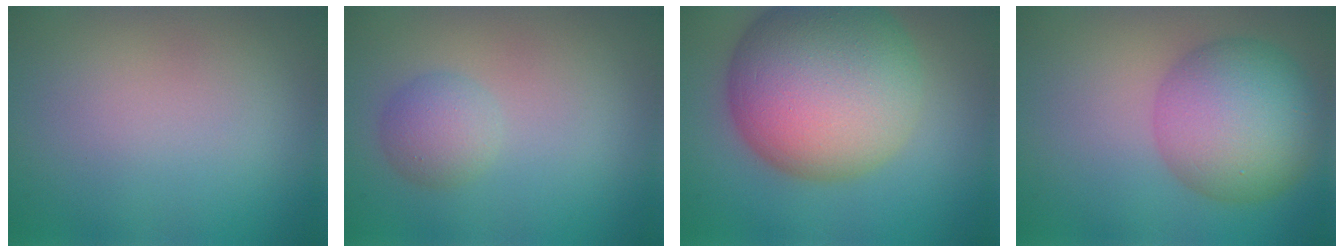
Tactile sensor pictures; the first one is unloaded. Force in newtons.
{"total": 2.2, "press": 2.2, "slide": 0.1}
{"total": 15.5, "press": 15.5, "slide": 0.3}
{"total": 8.1, "press": 8.1, "slide": 0.2}